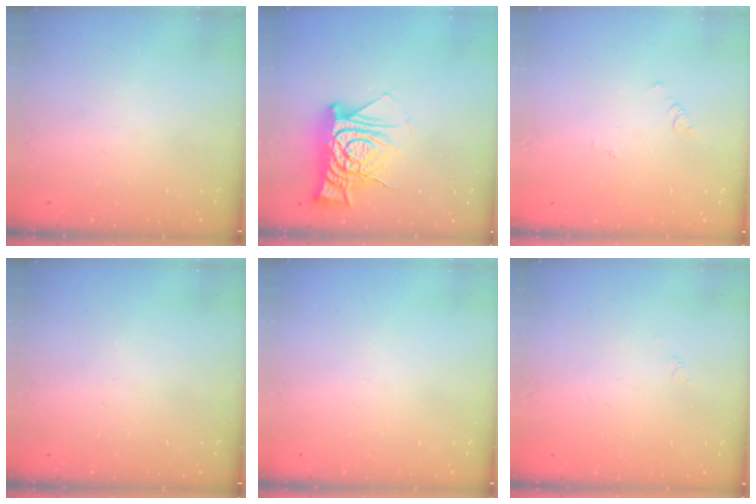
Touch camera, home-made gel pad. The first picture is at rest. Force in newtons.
{"total": 12.5, "press": 12.5, "slide": 1.1}
{"total": 1.9, "press": 1.9, "slide": 0.4}
{"total": 0.0}
{"total": 0.0}
{"total": 1.7, "press": 1.6, "slide": 0.4}